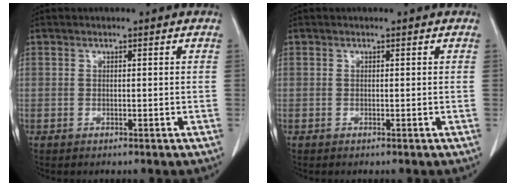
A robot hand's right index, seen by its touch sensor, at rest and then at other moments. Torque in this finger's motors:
{"motor_torque": [0.09, -0.04, -0.01, 0.01]}